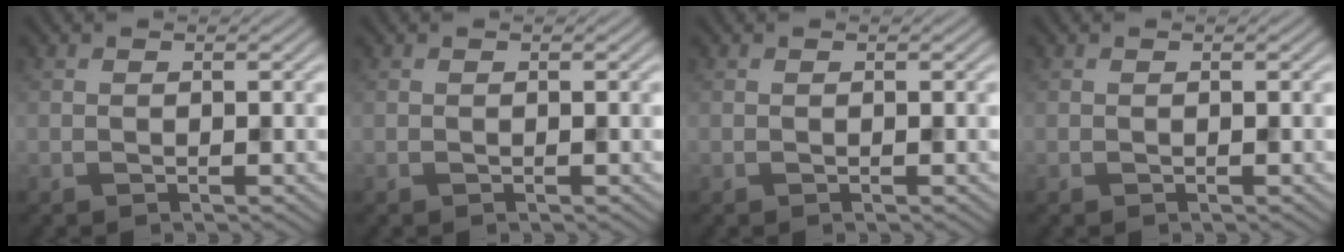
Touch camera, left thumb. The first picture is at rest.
{"total": 0.0}
{"total": 0.0}
{"total": 0.0}